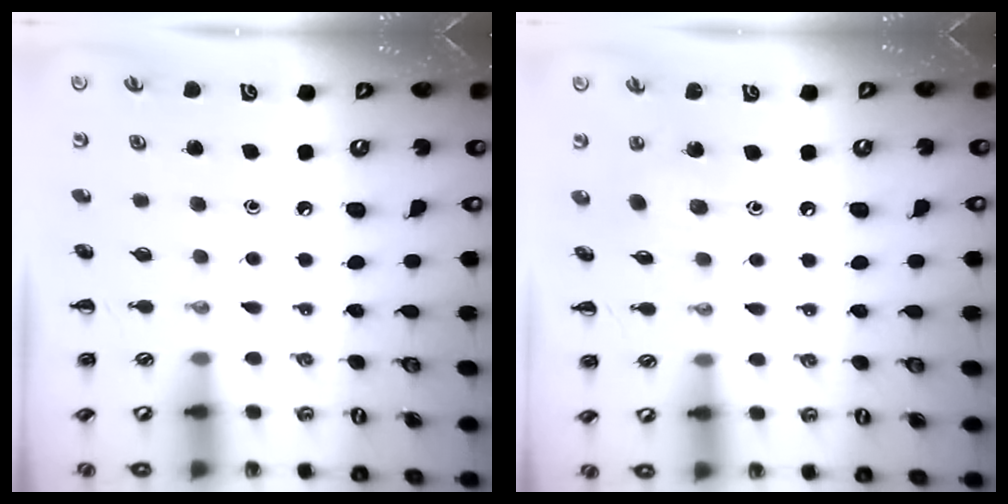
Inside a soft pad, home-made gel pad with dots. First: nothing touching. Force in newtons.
{"total": 8.2, "press": 8.0, "slide": 1.6}